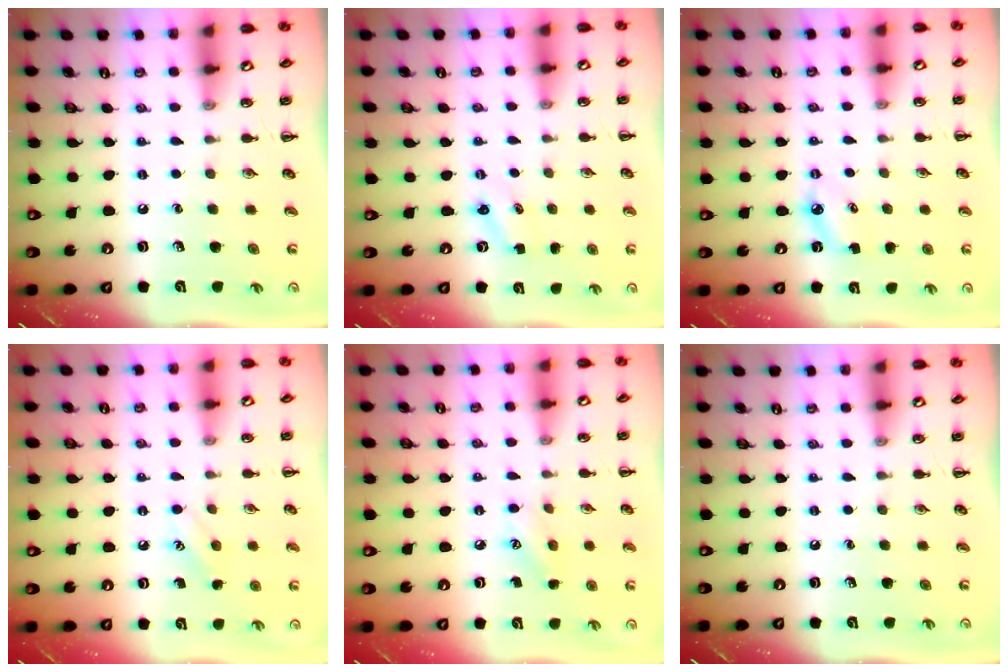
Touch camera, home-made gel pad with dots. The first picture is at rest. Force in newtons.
{"total": 1.8, "press": 1.7, "slide": 0.5}
{"total": 4.3, "press": 4.1, "slide": 1.4}
{"total": 7.8, "press": 7.7, "slide": 1.6}
{"total": 6.7, "press": 6.5, "slide": 1.5}
{"total": 0.0}